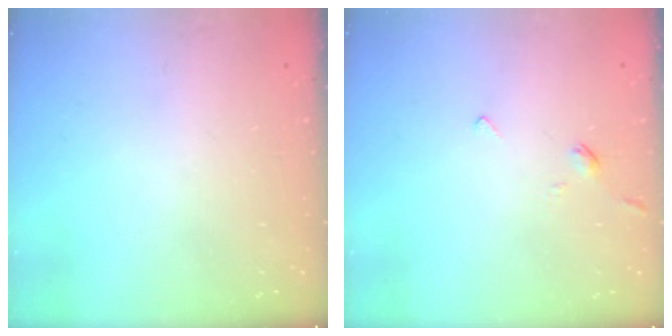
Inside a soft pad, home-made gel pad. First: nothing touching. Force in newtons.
{"total": 2.4, "press": 2.3, "slide": 0.6}